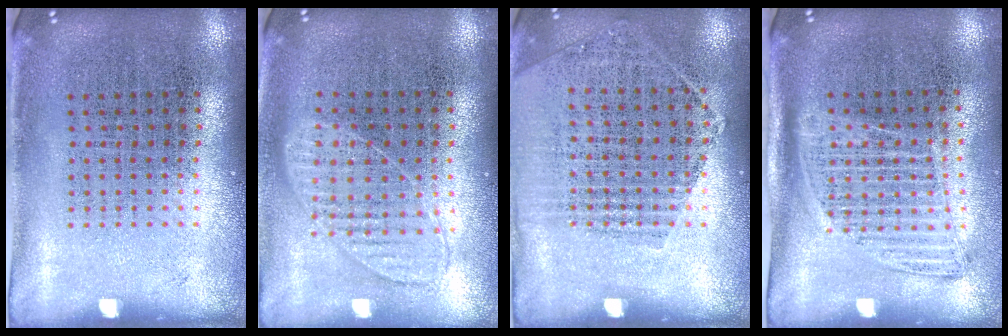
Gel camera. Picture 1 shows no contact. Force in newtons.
{"total": 0.9, "press": 0.9, "slide": 0.2}
{"total": 1.1, "press": 1.1, "slide": 0.4}
{"total": 1.3, "press": 1.1, "slide": 0.7}